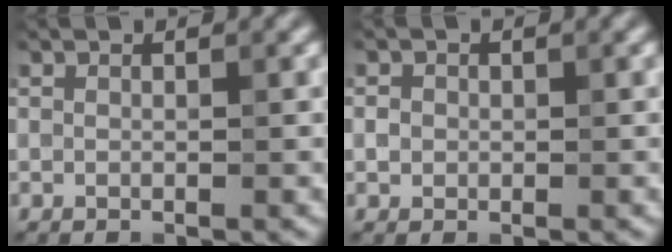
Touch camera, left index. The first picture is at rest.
{"total": 0.8, "force": [-0.4, 0.8, -0.1], "torque": [0.000, -0.005, -0.007]}